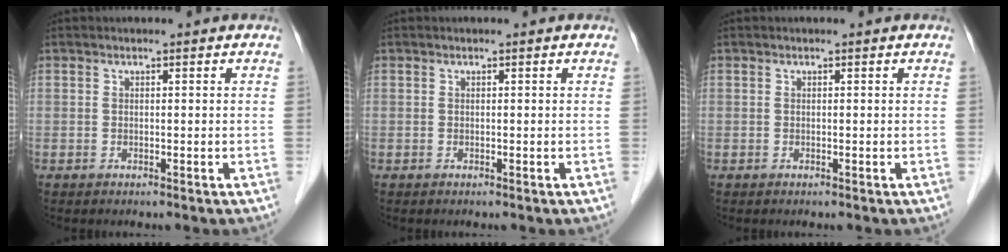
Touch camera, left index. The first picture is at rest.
{"total": 0.0}
{"total": 0.0}